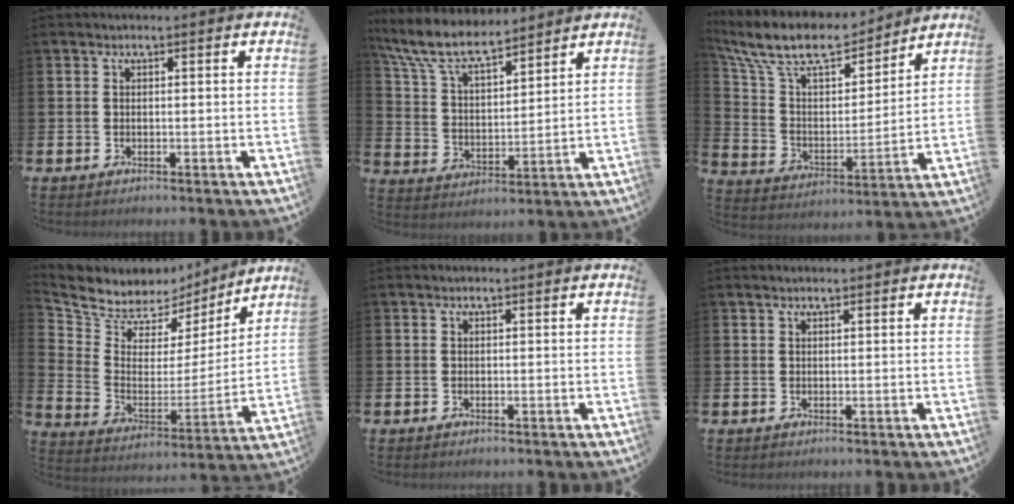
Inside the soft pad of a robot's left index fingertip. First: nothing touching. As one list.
[{"total": 8.8, "force": [7.9, 2.1, 3.4], "torque": [-0.100, -0.042, 0.141]}, {"total": 11.5, "force": [10.2, 3.5, 4.1], "torque": [-0.124, -0.067, 0.178]}, {"total": 7.1, "force": [6.4, 3.0, 0.0], "torque": [-0.051, -0.052, 0.113]}, {"total": 0.0}, {"total": 0.7, "force": [0.7, 0.1, 0.2], "torque": [-0.001, 0.000, 0.011]}]